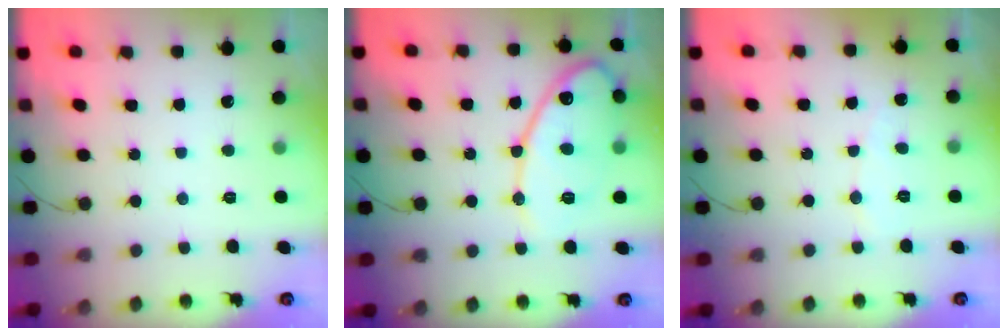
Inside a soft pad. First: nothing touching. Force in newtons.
{"total": 13.6, "press": 13.5, "slide": 1.2}
{"total": 3.0, "press": 2.9, "slide": 0.3}